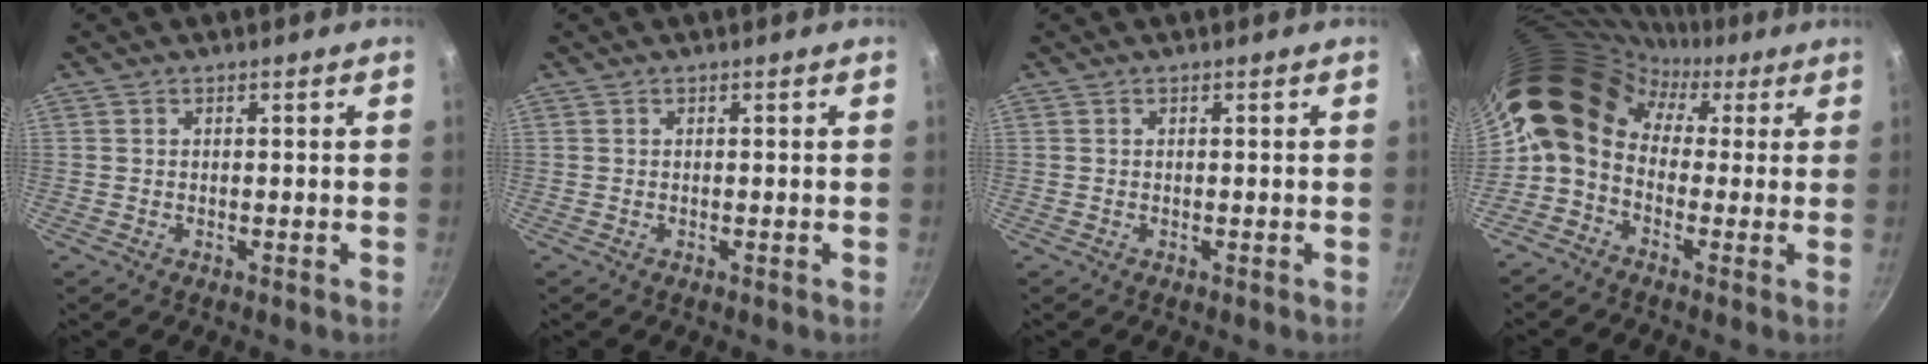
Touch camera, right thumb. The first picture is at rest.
{"total": 0.0}
{"total": 0.0}
{"total": 15.0, "force": [2.8, 11.8, 8.9], "torque": [-0.150, 0.034, 0.021]}